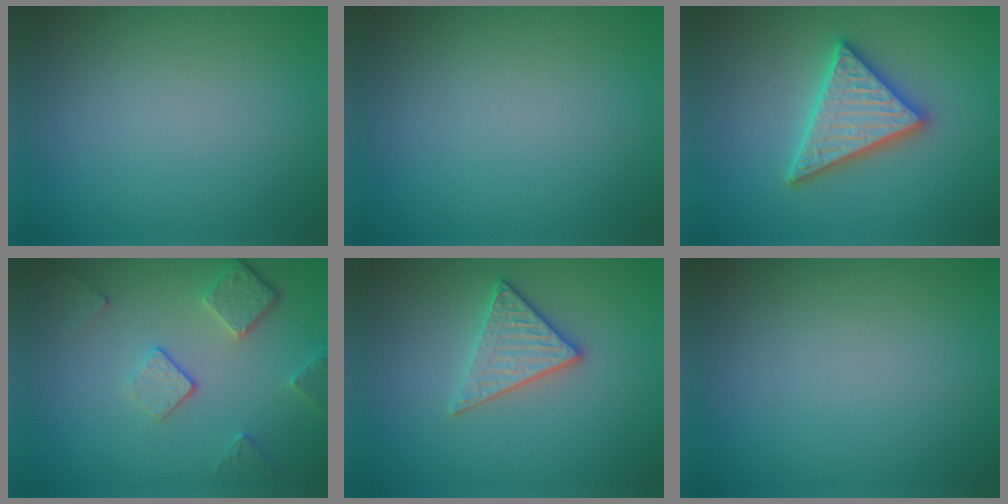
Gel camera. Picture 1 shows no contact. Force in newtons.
{"total": 0.0}
{"total": 4.9, "press": 4.8, "slide": 0.7}
{"total": 3.6, "press": 2.8, "slide": 2.2}
{"total": 2.9, "press": 2.7, "slide": 1.1}
{"total": 0.0}